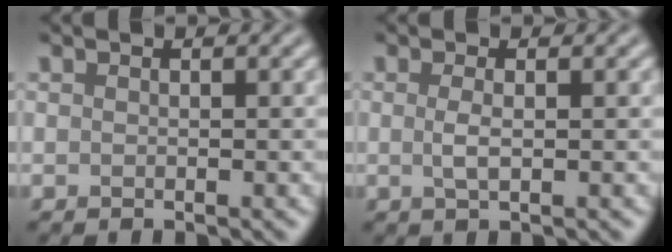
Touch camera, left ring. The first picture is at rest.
{"total": 1.5, "force": [0.1, 0.4, 1.4], "torque": [-0.029, 0.001, 0.000]}